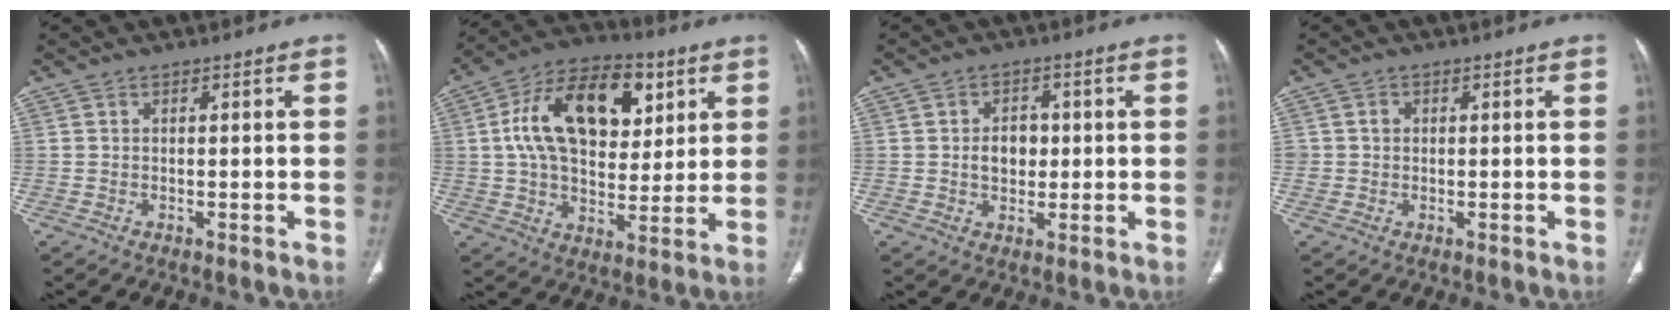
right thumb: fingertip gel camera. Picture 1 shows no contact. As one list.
[{"total": 21.0, "force": [6.2, 12.5, 15.6], "torque": [-0.229, 0.000, 0.098]}, {"total": 5.0, "force": [0.2, 3.9, 3.2], "torque": [-0.029, 0.005, 0.003]}, {"total": 1.8, "force": [0.2, 1.7, 0.5], "torque": [0.001, 0.003, 0.004]}]